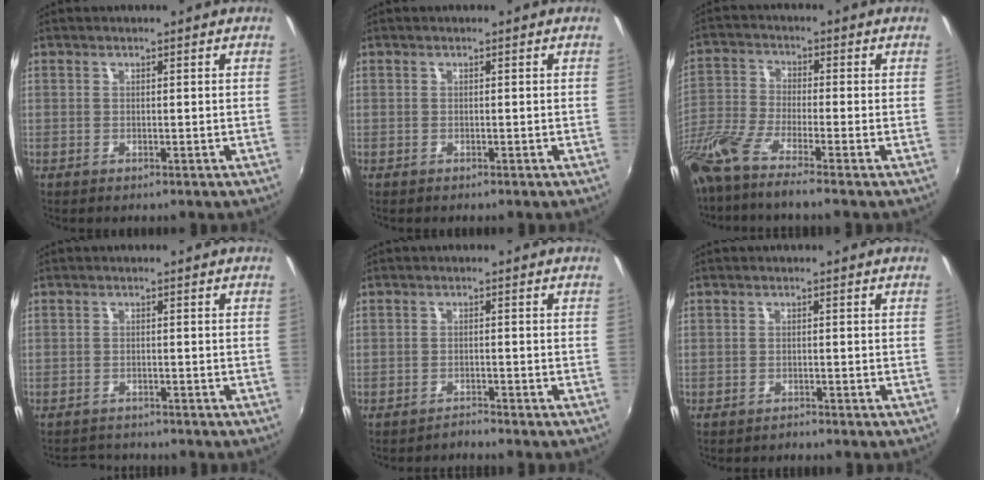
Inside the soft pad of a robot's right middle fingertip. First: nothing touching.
{"total": 0.0}
{"total": 11.3, "force": [-8.8, 0.2, 7.1], "torque": [-0.157, -0.041, -0.167]}
{"total": 3.6, "force": [-3.5, 1.0, 0.1], "torque": [-0.016, 0.005, -0.060]}
{"total": 1.5, "force": [-1.5, -0.2, -0.2], "torque": [0.001, -0.001, -0.026]}
{"total": 1.0, "force": [-1.0, 0.0, -0.1], "torque": [0.000, 0.000, -0.015]}